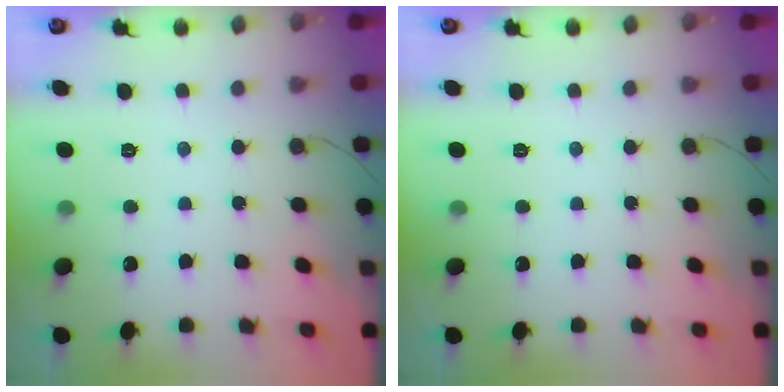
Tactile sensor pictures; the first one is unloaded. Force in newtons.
{"total": 0.0}